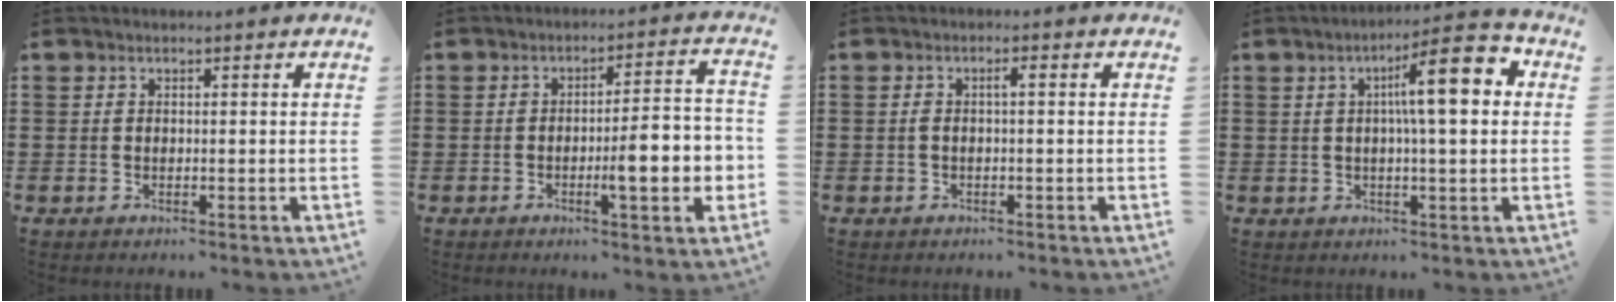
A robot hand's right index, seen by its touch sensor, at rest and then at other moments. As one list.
[{"total": 8.5, "force": [-2.2, 1.7, 8.1], "torque": [-0.114, -0.006, -0.037]}, {"total": 1.6, "force": [-0.2, 0.1, 1.5], "torque": [-0.037, -0.001, -0.009]}, {"total": 10.4, "force": [1.9, 2.2, 10.0], "torque": [-0.158, -0.003, 0.021]}]